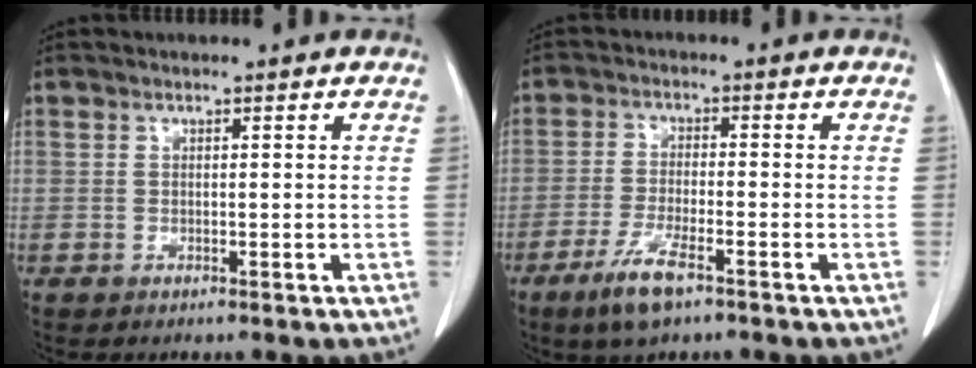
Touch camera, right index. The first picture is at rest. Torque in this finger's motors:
{"motor_torque": [0.45, -0.34, 0.14, 0.08]}